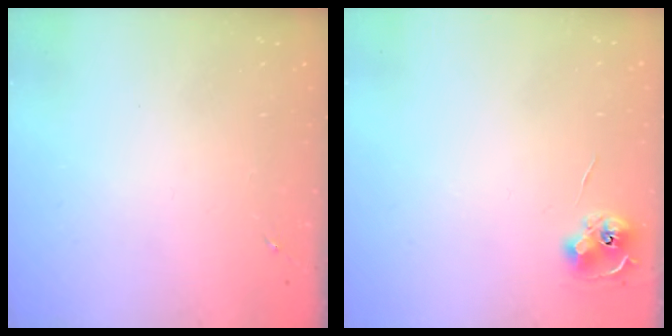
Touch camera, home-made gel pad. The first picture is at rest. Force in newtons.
{"total": 6.6, "press": 6.6, "slide": 0.3}